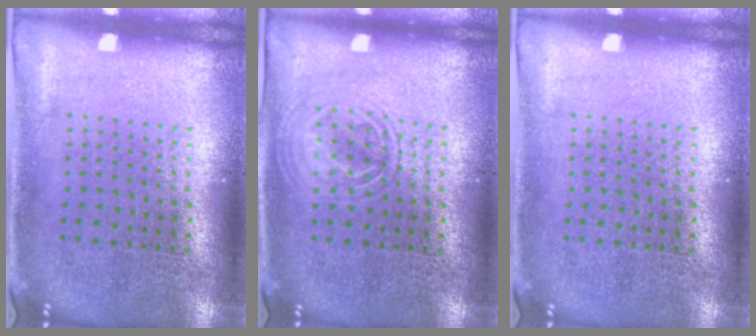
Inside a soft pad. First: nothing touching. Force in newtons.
{"total": 1.2, "press": 1.2, "slide": 0.2}
{"total": 0.0}